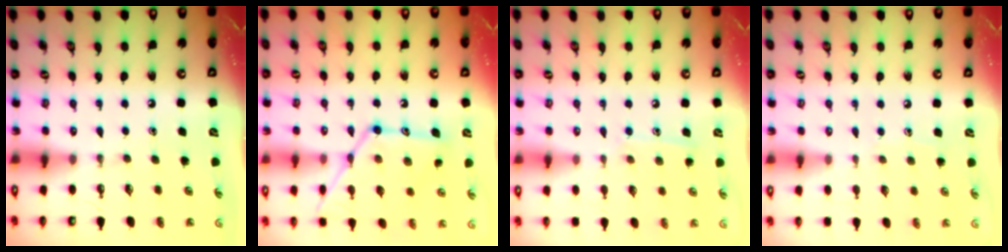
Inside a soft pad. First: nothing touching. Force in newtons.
{"total": 16.1, "press": 16.0, "slide": 1.4}
{"total": 7.3, "press": 7.3, "slide": 0.6}
{"total": 3.4, "press": 3.4, "slide": 0.4}